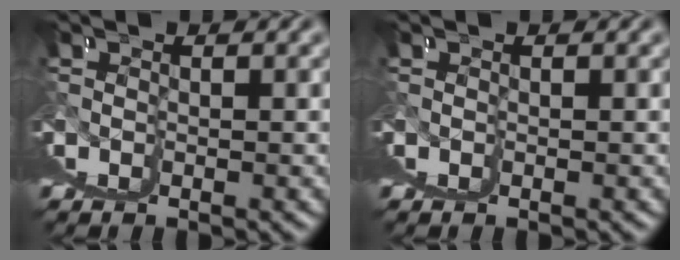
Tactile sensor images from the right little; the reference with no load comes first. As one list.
[{"total": 0.0}]